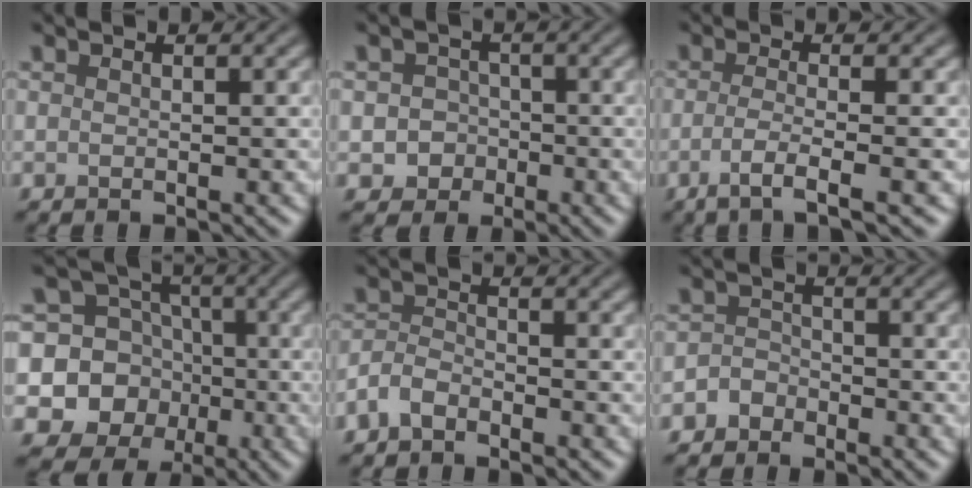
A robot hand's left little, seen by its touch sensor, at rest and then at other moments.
{"total": 2.7, "force": [-0.8, 2.6, 0.5], "torque": [0.011, 0.002, -0.020]}
{"total": 3.8, "force": [-1.6, 0.8, 3.3], "torque": [-0.056, -0.006, -0.044]}
{"total": 13.9, "force": [-2.8, 13.3, 2.8], "torque": [-0.094, -0.007, -0.058]}
{"total": 2.3, "force": [-1.7, 1.1, 1.0], "torque": [-0.022, 0.005, -0.044]}
{"total": 1.8, "force": [-1.3, 1.2, 0.1], "torque": [0.008, 0.010, -0.034]}